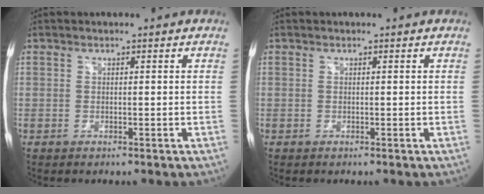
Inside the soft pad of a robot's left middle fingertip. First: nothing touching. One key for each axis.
{"total": 0.0}